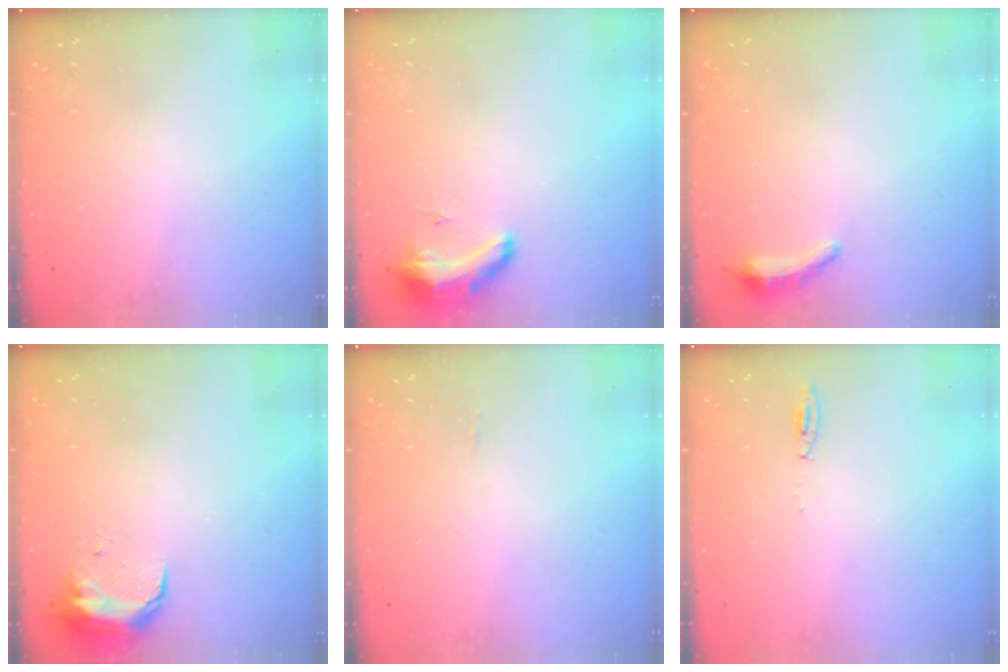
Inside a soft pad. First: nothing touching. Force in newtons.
{"total": 8.6, "press": 8.5, "slide": 1.6}
{"total": 5.1, "press": 4.7, "slide": 2.0}
{"total": 9.2, "press": 9.2, "slide": 0.7}
{"total": 16.9, "press": 3.1, "slide": 16.6}
{"total": 3.8, "press": 3.8, "slide": 0.8}